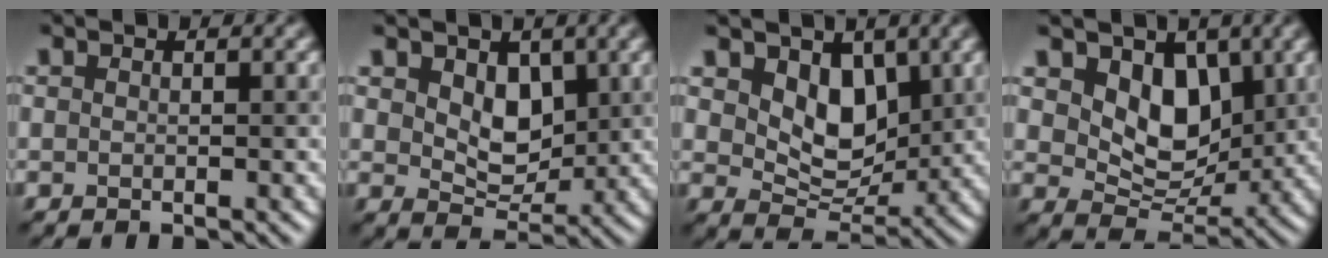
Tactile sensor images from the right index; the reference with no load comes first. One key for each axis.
{"total": 3.7, "fx": 1.1, "fy": 2.6, "fz": 2.5, "tx": -0.049, "ty": -0.010, "tz": 0.019}
{"total": 4.7, "fx": 1.8, "fy": 3.1, "fz": 3.0, "tx": -0.057, "ty": -0.015, "tz": 0.027}
{"total": 5.4, "fx": 2.0, "fy": 3.7, "fz": 3.4, "tx": -0.063, "ty": -0.016, "tz": 0.028}